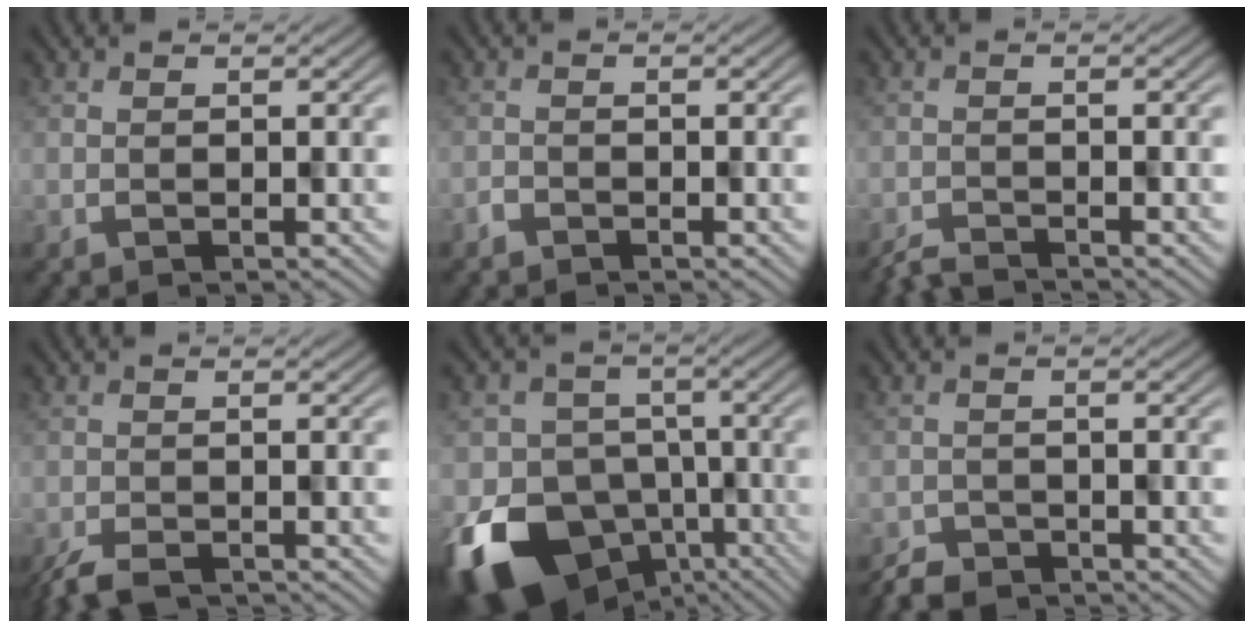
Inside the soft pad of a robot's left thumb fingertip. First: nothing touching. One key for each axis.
{"total": 1.1, "fx": -1.0, "fy": 0.2, "fz": -0.4, "tx": 0.006, "ty": -0.007, "tz": -0.016}
{"total": 2.6, "fx": -2.5, "fy": 0.2, "fz": 0.4, "tx": -0.006, "ty": -0.008, "tz": -0.050}
{"total": 4.0, "fx": -3.4, "fy": 1.0, "fz": 1.9, "tx": -0.039, "ty": -0.016, "tz": -0.057}
{"total": 15.4, "fx": -8.6, "fy": 11.2, "fz": 6.1, "tx": -0.141, "ty": -0.052, "tz": -0.109}
{"total": 3.2, "fx": -3.0, "fy": 1.0, "fz": 0.1, "tx": -0.002, "ty": -0.011, "tz": -0.051}